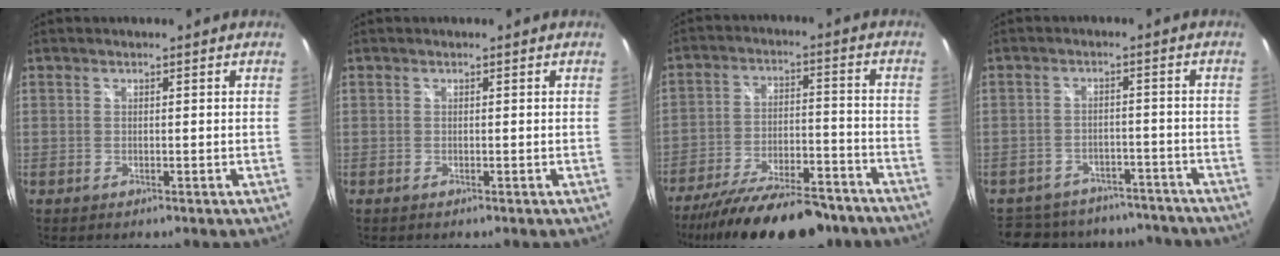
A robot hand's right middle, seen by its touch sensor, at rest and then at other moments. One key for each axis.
{"total": 0.0}
{"total": 22.2, "fx": -18.0, "fy": 6.3, "fz": 11.3, "tx": -0.206, "ty": -0.033, "tz": -0.266}
{"total": 15.9, "fx": -13.6, "fy": 7.1, "fz": 4.1, "tx": -0.099, "ty": 0.023, "tz": -0.173}